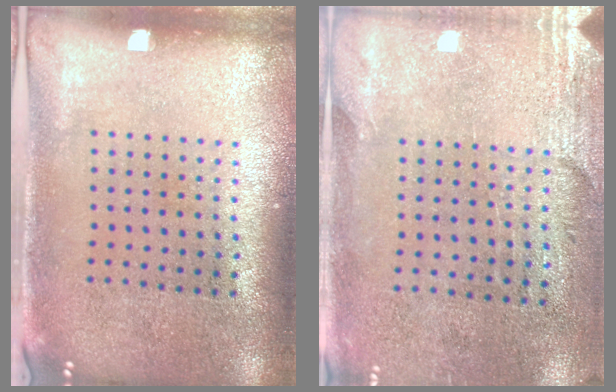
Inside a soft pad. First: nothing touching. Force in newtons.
{"total": 2.8, "press": 2.4, "slide": 1.3}